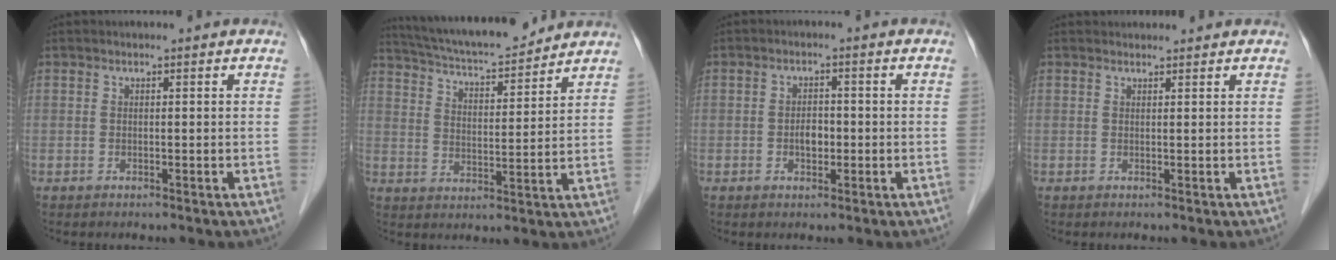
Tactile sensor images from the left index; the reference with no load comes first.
{"total": 15.2, "force": [13.9, 2.0, 5.8], "torque": [-0.104, 0.011, 0.223]}
{"total": 2.5, "force": [-0.8, 1.4, 1.9], "torque": [-0.031, 0.001, -0.012]}
{"total": 2.4, "force": [2.3, 0.5, 0.1], "torque": [-0.006, 0.019, 0.031]}